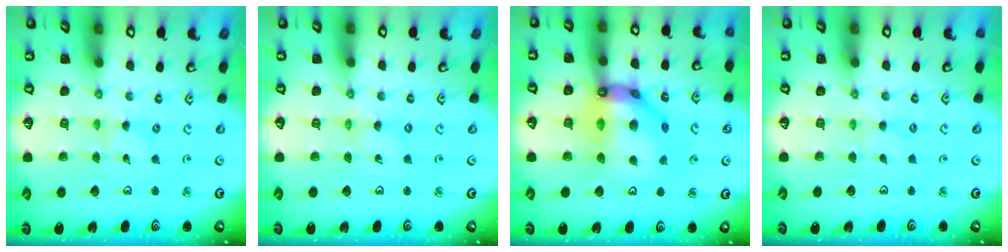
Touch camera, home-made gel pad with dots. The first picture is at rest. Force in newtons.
{"total": 0.7, "press": 0.6, "slide": 0.2}
{"total": 17.7, "press": 17.5, "slide": 2.2}
{"total": 1.4, "press": 1.4, "slide": 0.4}